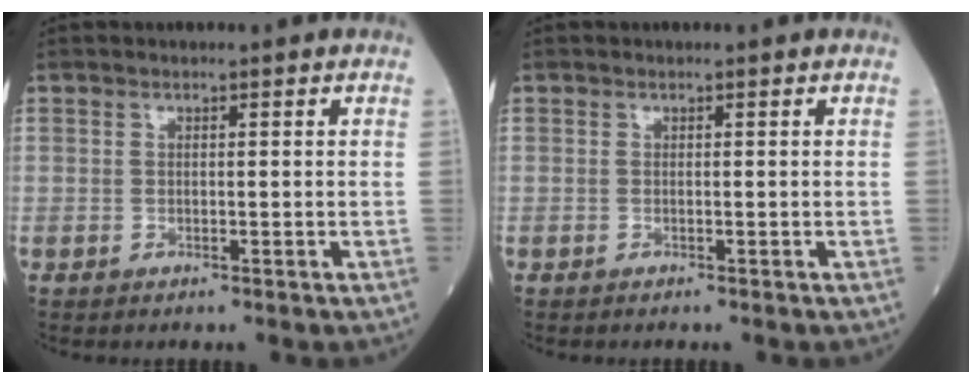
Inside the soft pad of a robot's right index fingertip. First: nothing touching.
{"total": 0.0}